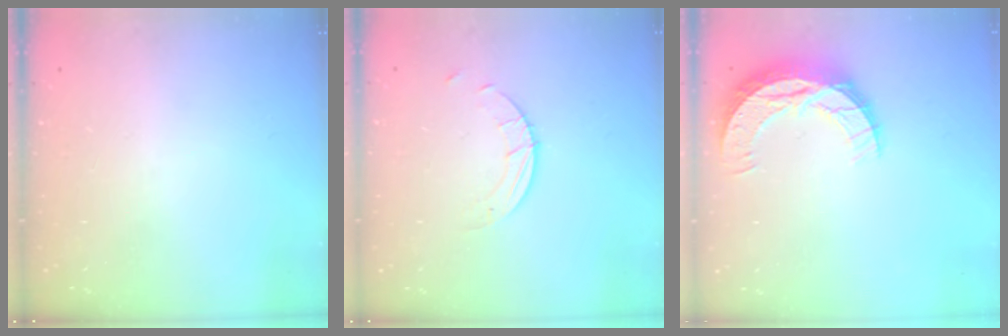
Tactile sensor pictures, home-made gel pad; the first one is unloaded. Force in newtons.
{"total": 2.6, "press": 2.6, "slide": 0.2}
{"total": 10.4, "press": 10.4, "slide": 0.6}